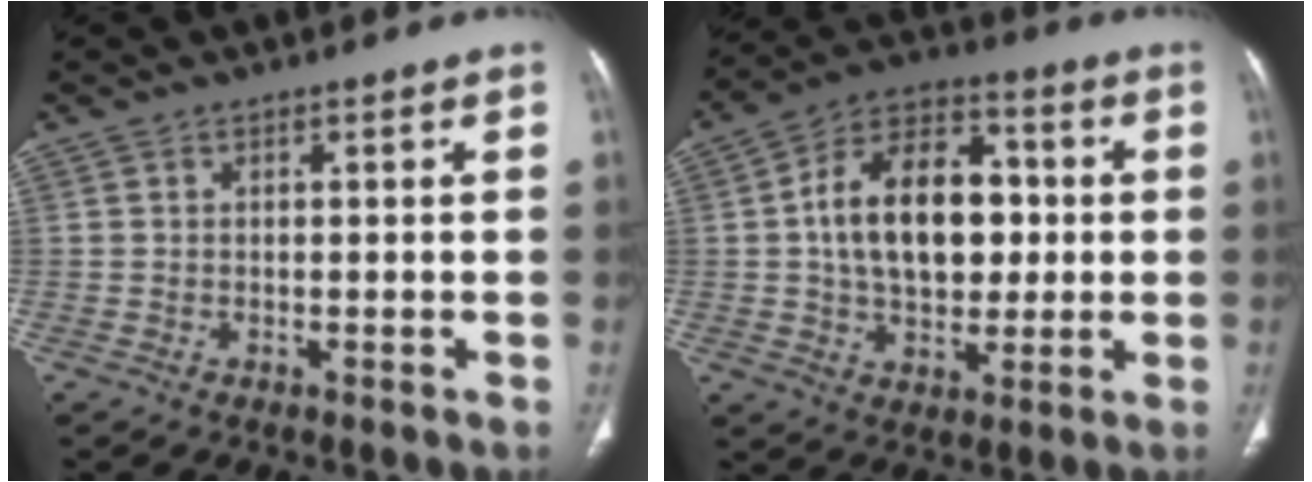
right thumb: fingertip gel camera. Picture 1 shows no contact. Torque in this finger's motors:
{"motor_torque": [-0.14, 0.70, 0.46, 0.27, 0.15]}